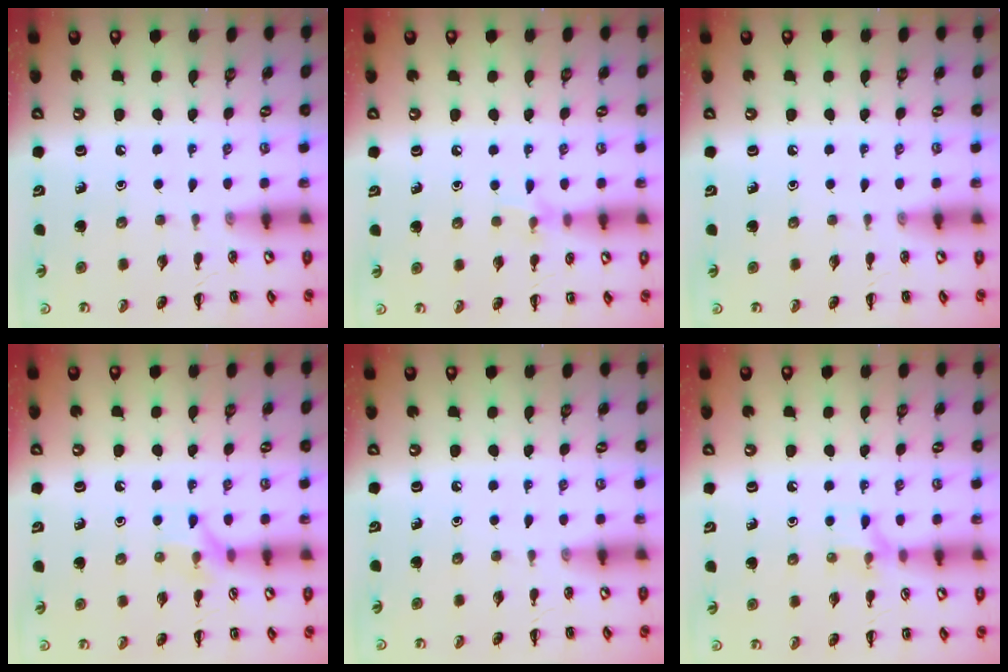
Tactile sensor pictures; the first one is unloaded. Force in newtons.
{"total": 5.9, "press": 5.7, "slide": 1.6}
{"total": 0.0}
{"total": 6.7, "press": 6.7, "slide": 0.8}
{"total": 0.0}
{"total": 6.6, "press": 6.5, "slide": 1.1}